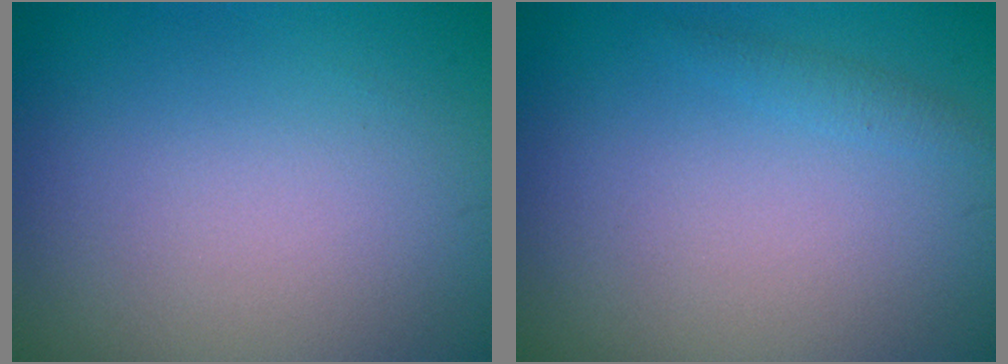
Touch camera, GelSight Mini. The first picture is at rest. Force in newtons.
{"total": 0.8, "press": 0.8, "slide": 0.2}